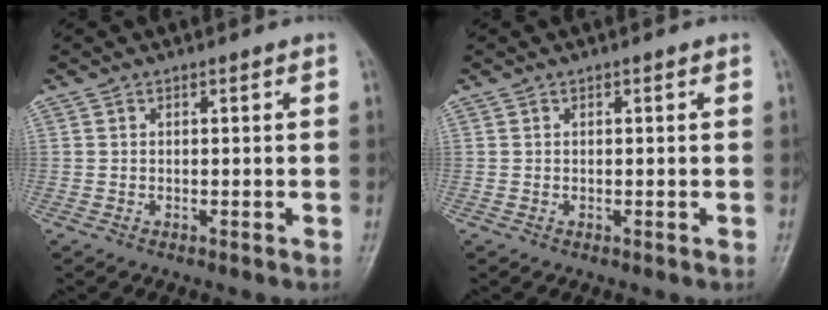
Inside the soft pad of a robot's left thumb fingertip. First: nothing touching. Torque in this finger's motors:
{"motor_torque": [-0.13, -0.10, -0.31, -0.31, 0.00]}